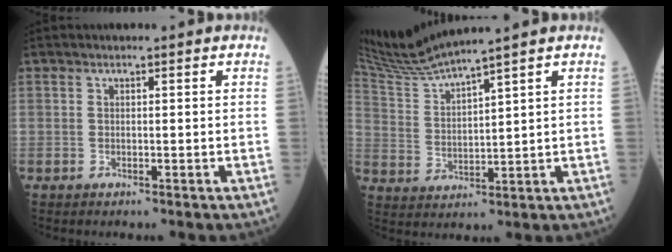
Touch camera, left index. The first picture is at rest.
{"total": 8.4, "force": [7.6, -2.0, 2.9], "torque": [-0.074, -0.002, 0.160]}